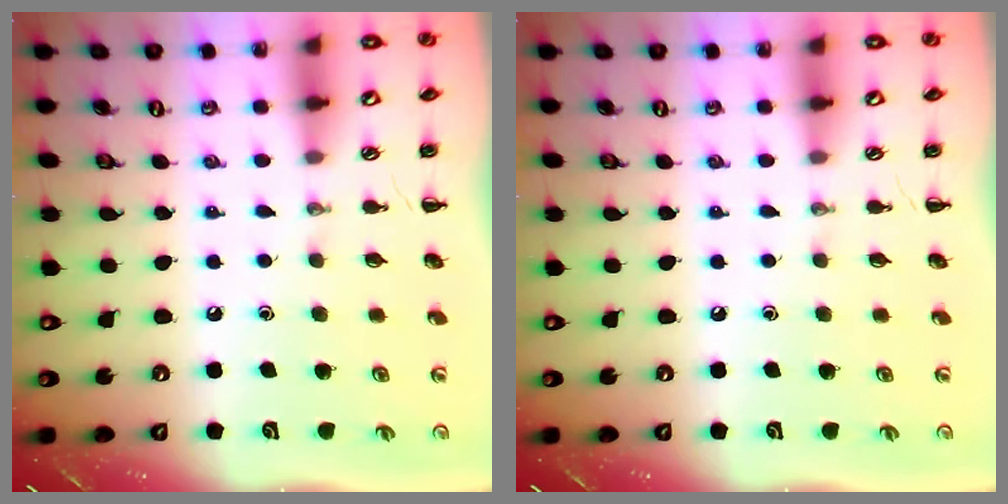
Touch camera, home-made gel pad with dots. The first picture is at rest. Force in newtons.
{"total": 0.0}